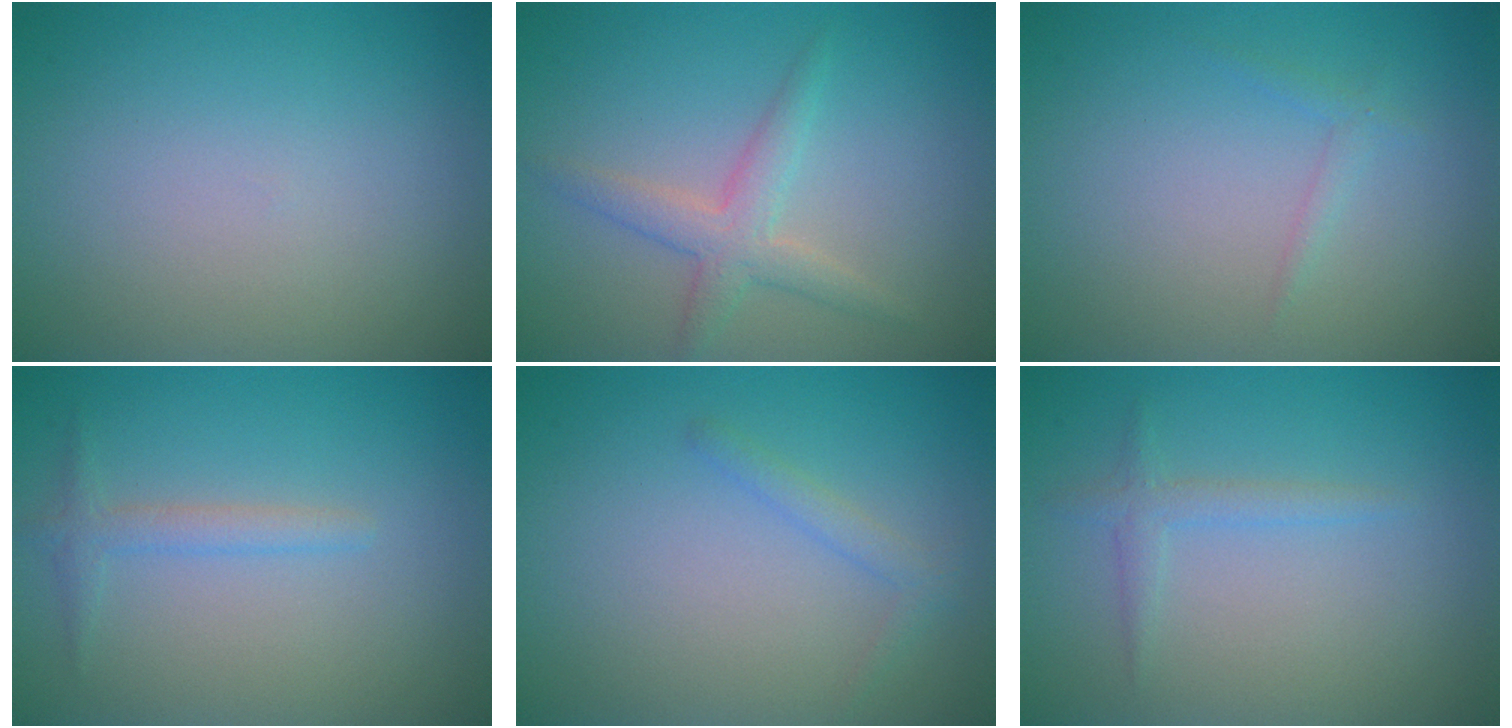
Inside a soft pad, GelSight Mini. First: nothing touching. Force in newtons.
{"total": 2.8, "press": 2.8, "slide": 0.1}
{"total": 0.9, "press": 0.9, "slide": 0.1}
{"total": 1.6, "press": 1.6, "slide": 0.1}
{"total": 1.2, "press": 1.2, "slide": 0.1}
{"total": 1.4, "press": 1.4, "slide": 0.1}